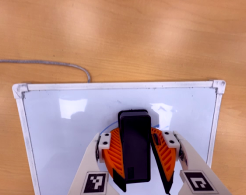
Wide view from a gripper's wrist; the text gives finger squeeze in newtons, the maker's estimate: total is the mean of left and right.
{"total": 13.1, "left": 14.4, "right": 11.8}